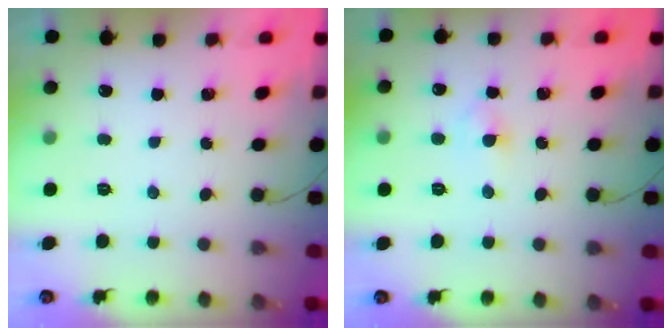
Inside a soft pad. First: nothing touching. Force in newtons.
{"total": 3.3, "press": 3.0, "slide": 1.2}